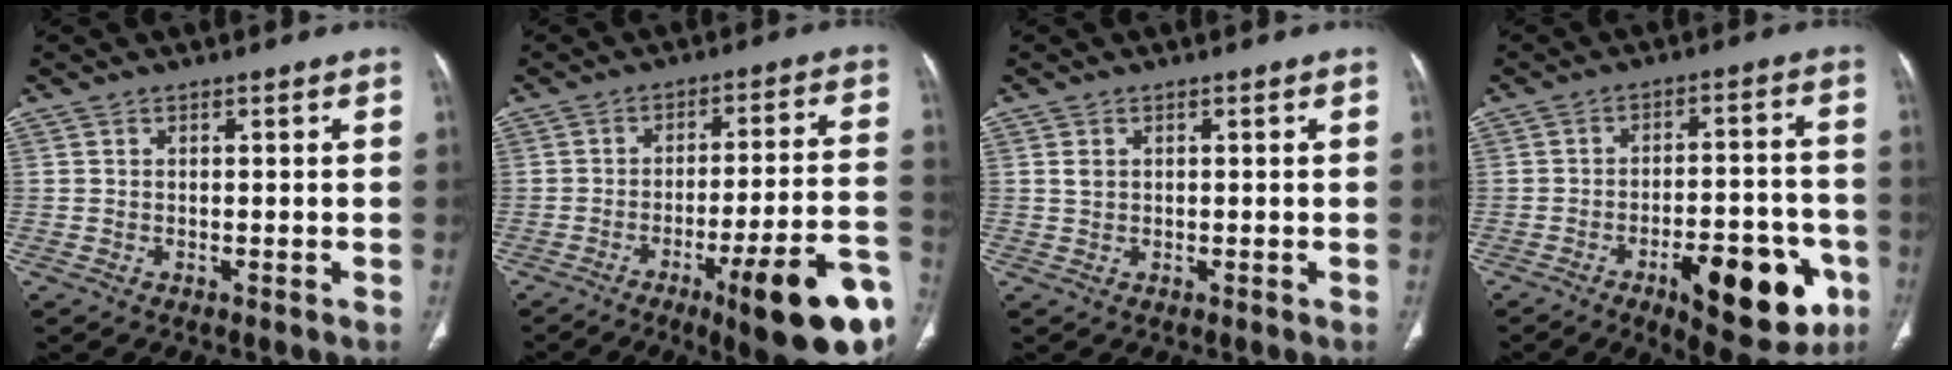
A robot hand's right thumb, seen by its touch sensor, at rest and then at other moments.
{"total": 20.5, "force": [-9.8, 3.5, 17.7], "torque": [-0.180, 0.045, -0.132]}
{"total": 1.4, "force": [0.4, 1.0, 0.8], "torque": [-0.012, -0.001, 0.012]}
{"total": 18.4, "force": [-7.9, 7.4, 14.9], "torque": [-0.159, 0.036, -0.098]}